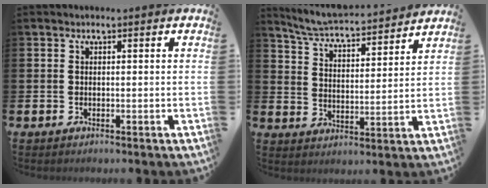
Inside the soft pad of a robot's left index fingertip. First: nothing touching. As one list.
[{"total": 5.8, "force": [5.6, 0.2, 1.3], "torque": [-0.050, -0.046, 0.093]}]